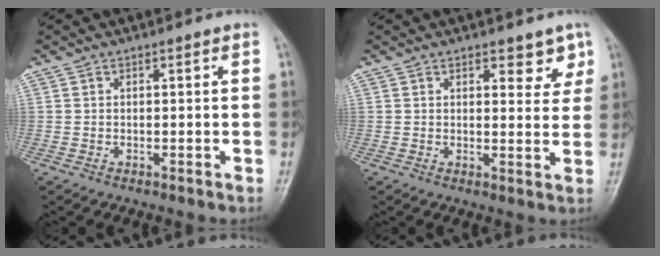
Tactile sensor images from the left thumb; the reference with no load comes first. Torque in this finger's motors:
{"motor_torque": [0.05, -0.04, 0.23, 0.08, -0.05]}